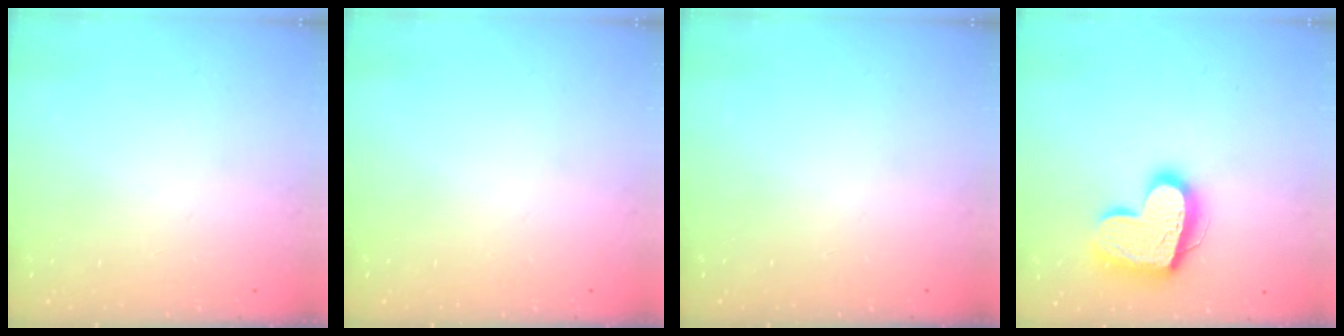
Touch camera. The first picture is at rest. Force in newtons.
{"total": 0.0}
{"total": 0.0}
{"total": 17.5, "press": 17.4, "slide": 1.6}